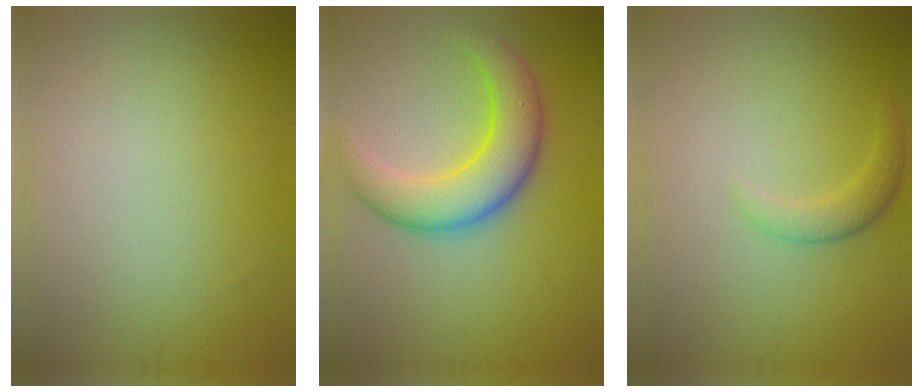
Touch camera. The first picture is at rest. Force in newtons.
{"total": 6.3, "press": 6.3, "slide": 0.2}
{"total": 1.8, "press": 1.8, "slide": 0.1}